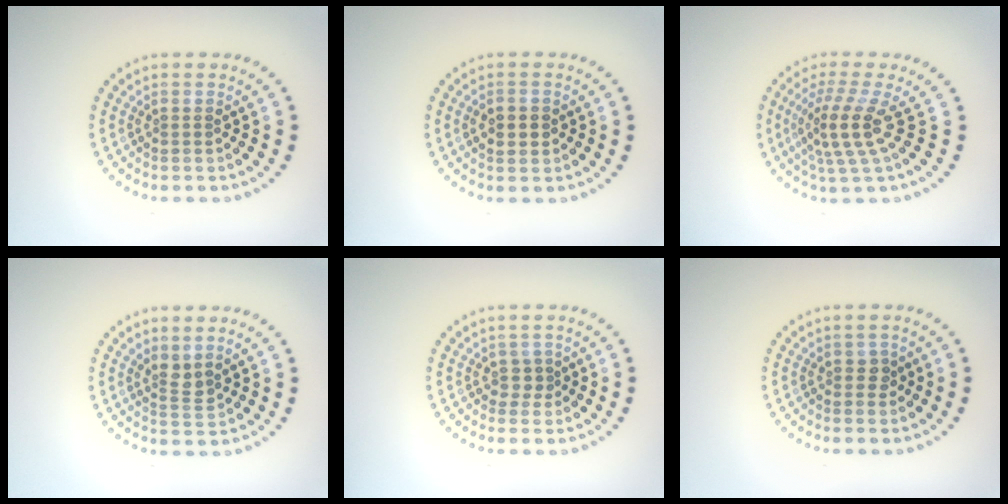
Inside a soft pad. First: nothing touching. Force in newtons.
{"total": 2.6, "press": 2.6, "slide": 0.1}
{"total": 3.8, "press": 2.7, "slide": 2.7}
{"total": 1.7, "press": 1.3, "slide": 1.1}
{"total": 1.0, "press": 0.8, "slide": 0.6}
{"total": 1.0, "press": 0.9, "slide": 0.4}